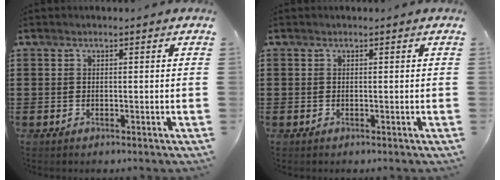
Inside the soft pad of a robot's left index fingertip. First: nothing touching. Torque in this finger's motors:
{"motor_torque": [-1.16, 0.34, -0.78, -0.21]}